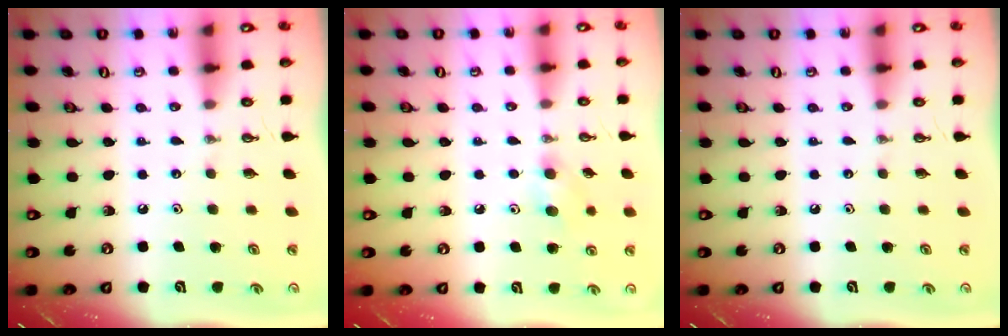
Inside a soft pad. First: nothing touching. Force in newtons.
{"total": 6.7, "press": 6.5, "slide": 1.3}
{"total": 0.0}